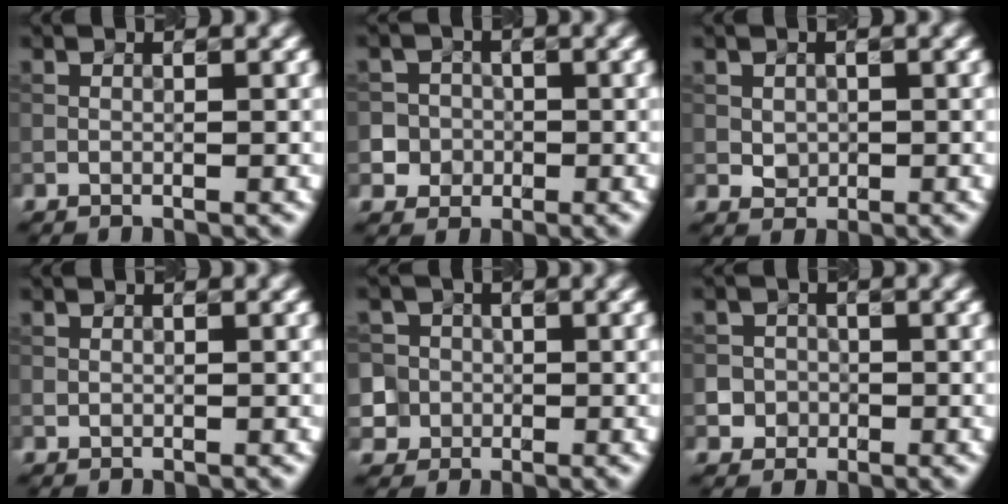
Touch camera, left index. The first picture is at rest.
{"total": 4.5, "force": [-1.0, 4.3, 0.6], "torque": [0.004, 0.019, -0.031]}
{"total": 1.4, "force": [0.1, 1.2, 0.7], "torque": [-0.016, 0.000, 0.005]}
{"total": 0.0}
{"total": 6.9, "force": [-0.4, 6.6, 1.9], "torque": [-0.046, 0.029, -0.030]}
{"total": 3.3, "force": [-1.0, 3.1, 0.4], "torque": [0.015, 0.012, -0.028]}